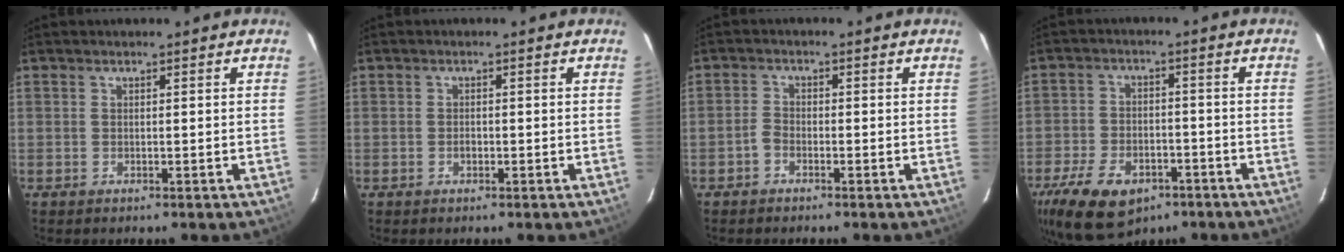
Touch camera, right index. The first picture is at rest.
{"total": 1.1, "force": [-0.4, 0.8, 0.6], "torque": [-0.010, 0.003, -0.006]}
{"total": 2.0, "force": [-1.5, 1.0, 0.8], "torque": [-0.018, 0.003, -0.033]}
{"total": 16.3, "force": [-9.9, 9.2, 9.1], "torque": [-0.218, -0.019, -0.159]}